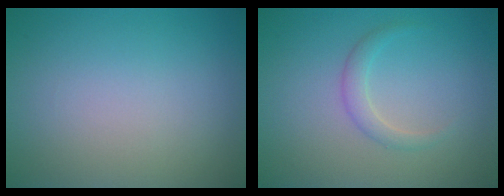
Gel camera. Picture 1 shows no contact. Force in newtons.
{"total": 1.5, "press": 1.5, "slide": 0.1}